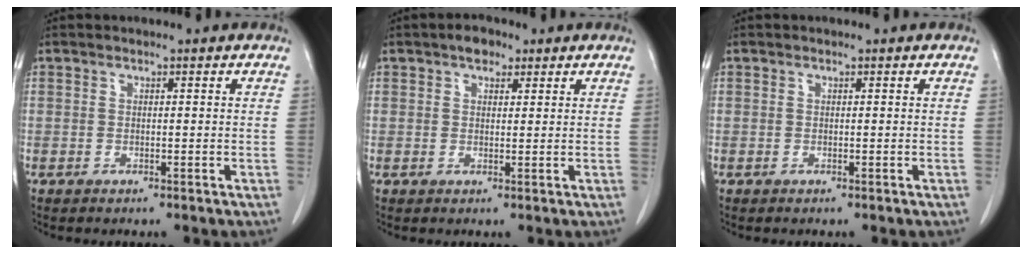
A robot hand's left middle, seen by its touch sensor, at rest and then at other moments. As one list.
[{"total": 2.7, "force": [1.7, 1.5, 1.4], "torque": [-0.025, 0.009, 0.027]}, {"total": 0.0}]